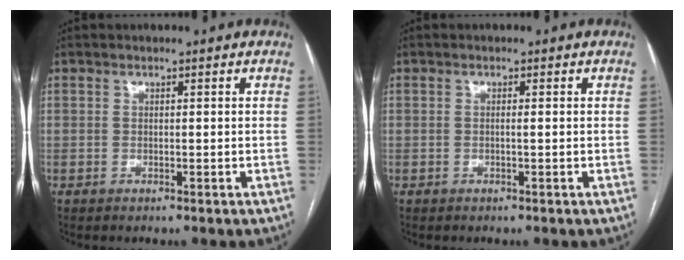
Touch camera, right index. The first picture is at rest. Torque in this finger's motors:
{"motor_torque": [-0.10, 0.05, -0.01, -0.01]}